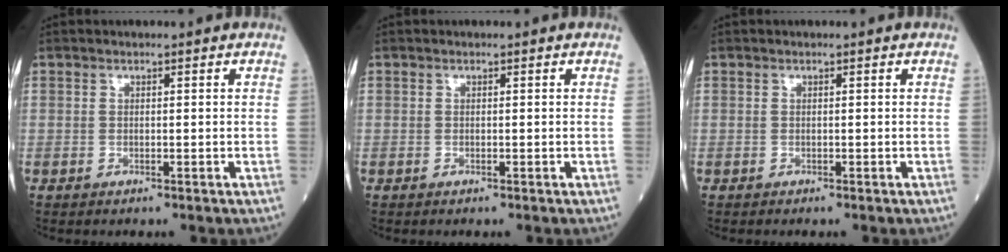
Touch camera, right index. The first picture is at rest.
{"total": 0.0}
{"total": 0.0}